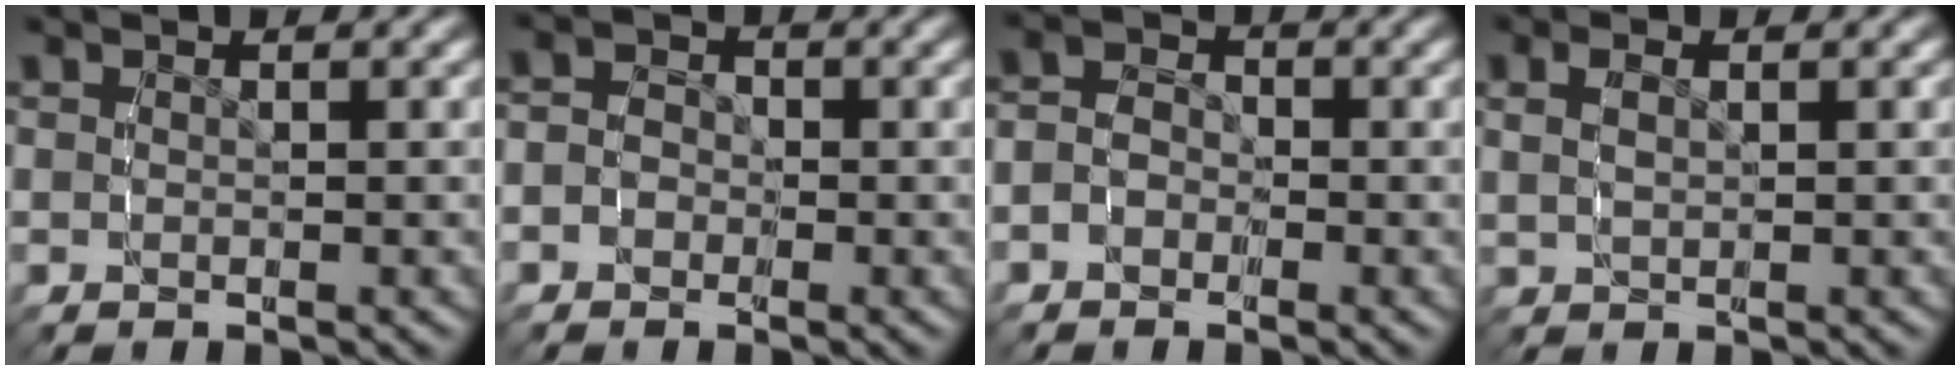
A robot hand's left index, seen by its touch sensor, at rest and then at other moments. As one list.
[{"total": 2.9, "force": [-0.9, 2.7, 0.9], "torque": [-0.021, -0.006, -0.022]}, {"total": 3.2, "force": [-1.0, 2.7, 1.3], "torque": [-0.029, -0.010, -0.021]}, {"total": 1.8, "force": [0.6, 1.0, 1.4], "torque": [-0.028, 0.000, 0.017]}]